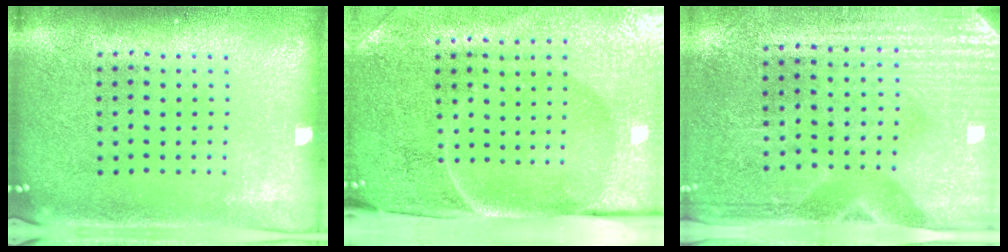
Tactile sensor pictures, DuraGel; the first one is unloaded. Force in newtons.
{"total": 4.9, "press": 3.9, "slide": 2.9}
{"total": 3.2, "press": 2.9, "slide": 1.3}